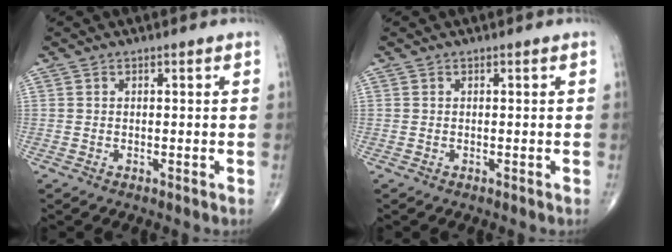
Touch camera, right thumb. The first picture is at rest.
{"total": 0.0}